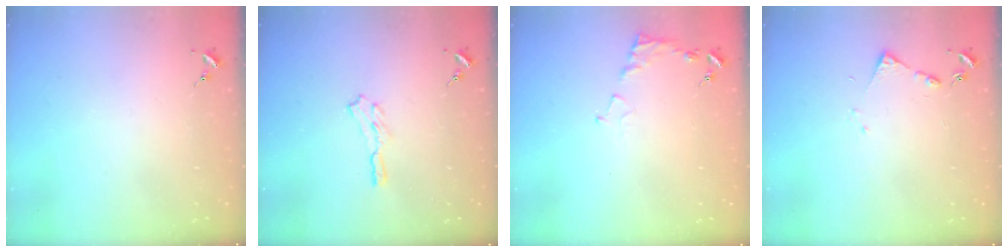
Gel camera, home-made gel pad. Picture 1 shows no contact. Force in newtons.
{"total": 3.8, "press": 3.8, "slide": 0.4}
{"total": 7.0, "press": 7.0, "slide": 0.6}
{"total": 4.6, "press": 4.5, "slide": 0.5}